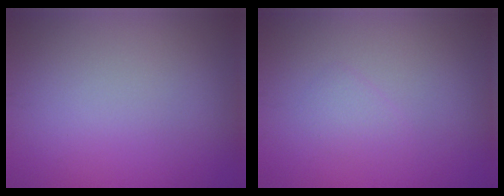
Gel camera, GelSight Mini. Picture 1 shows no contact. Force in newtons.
{"total": 1.1, "press": 1.1, "slide": 0.1}